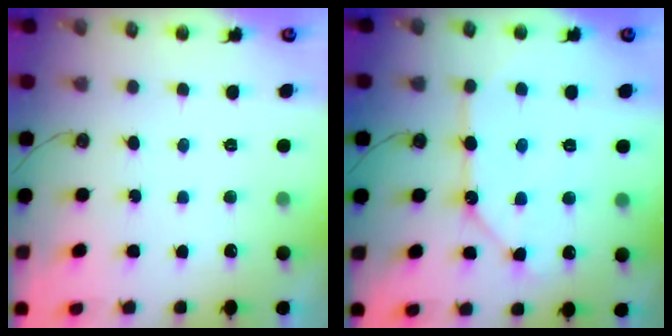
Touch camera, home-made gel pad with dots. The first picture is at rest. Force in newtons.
{"total": 10.5, "press": 10.4, "slide": 0.9}